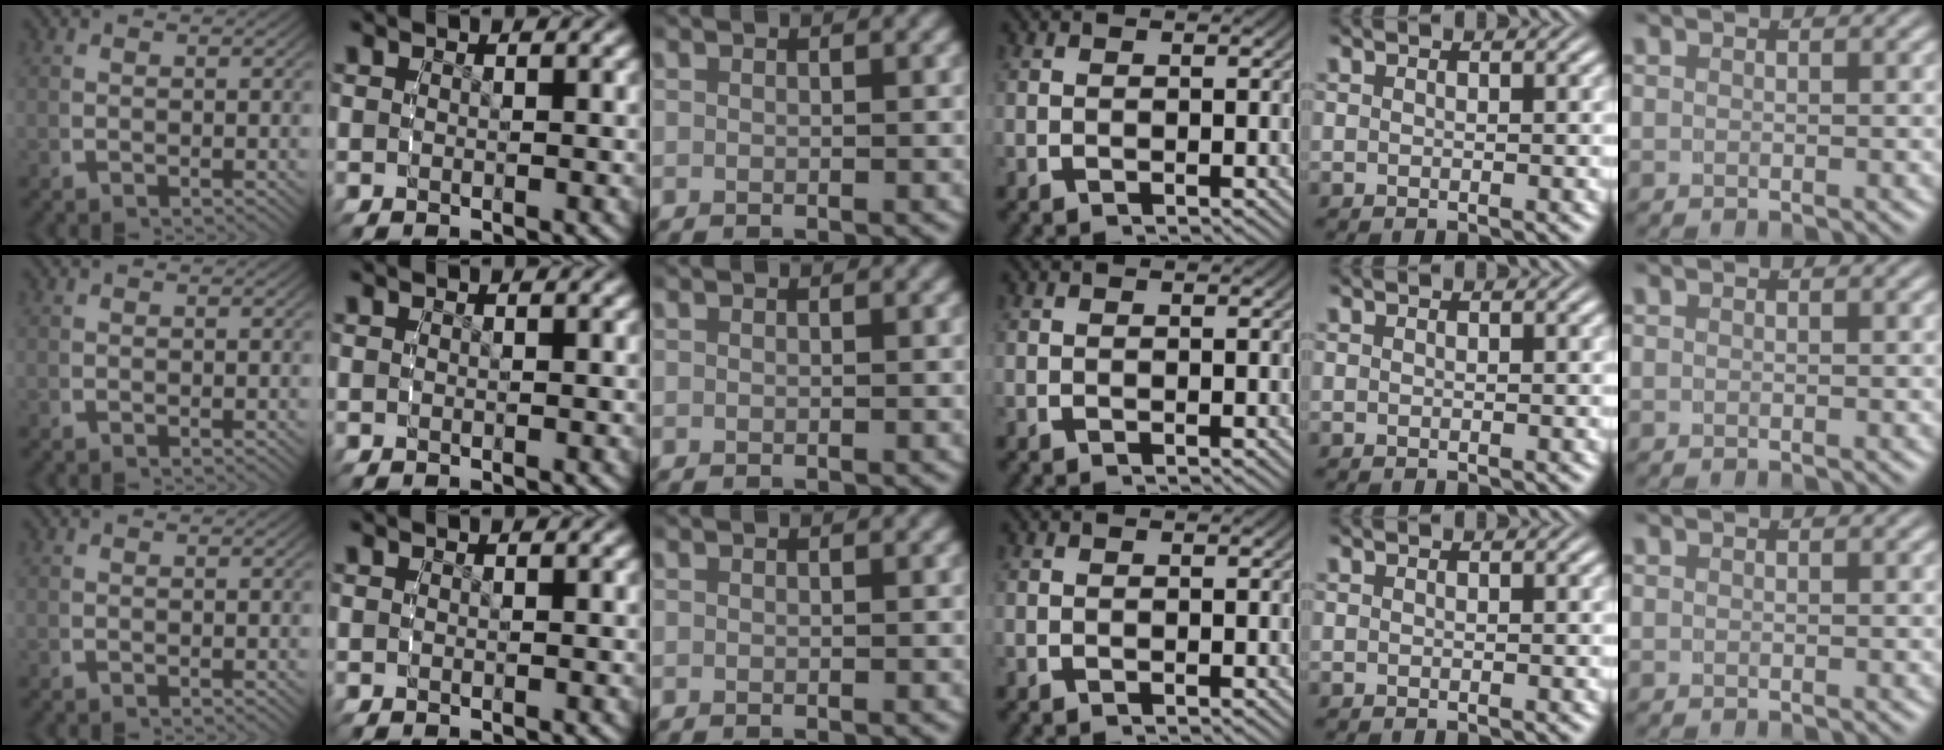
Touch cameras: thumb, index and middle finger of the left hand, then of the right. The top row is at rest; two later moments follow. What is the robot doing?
{"motion": "reach", "object": "toothpaste"}